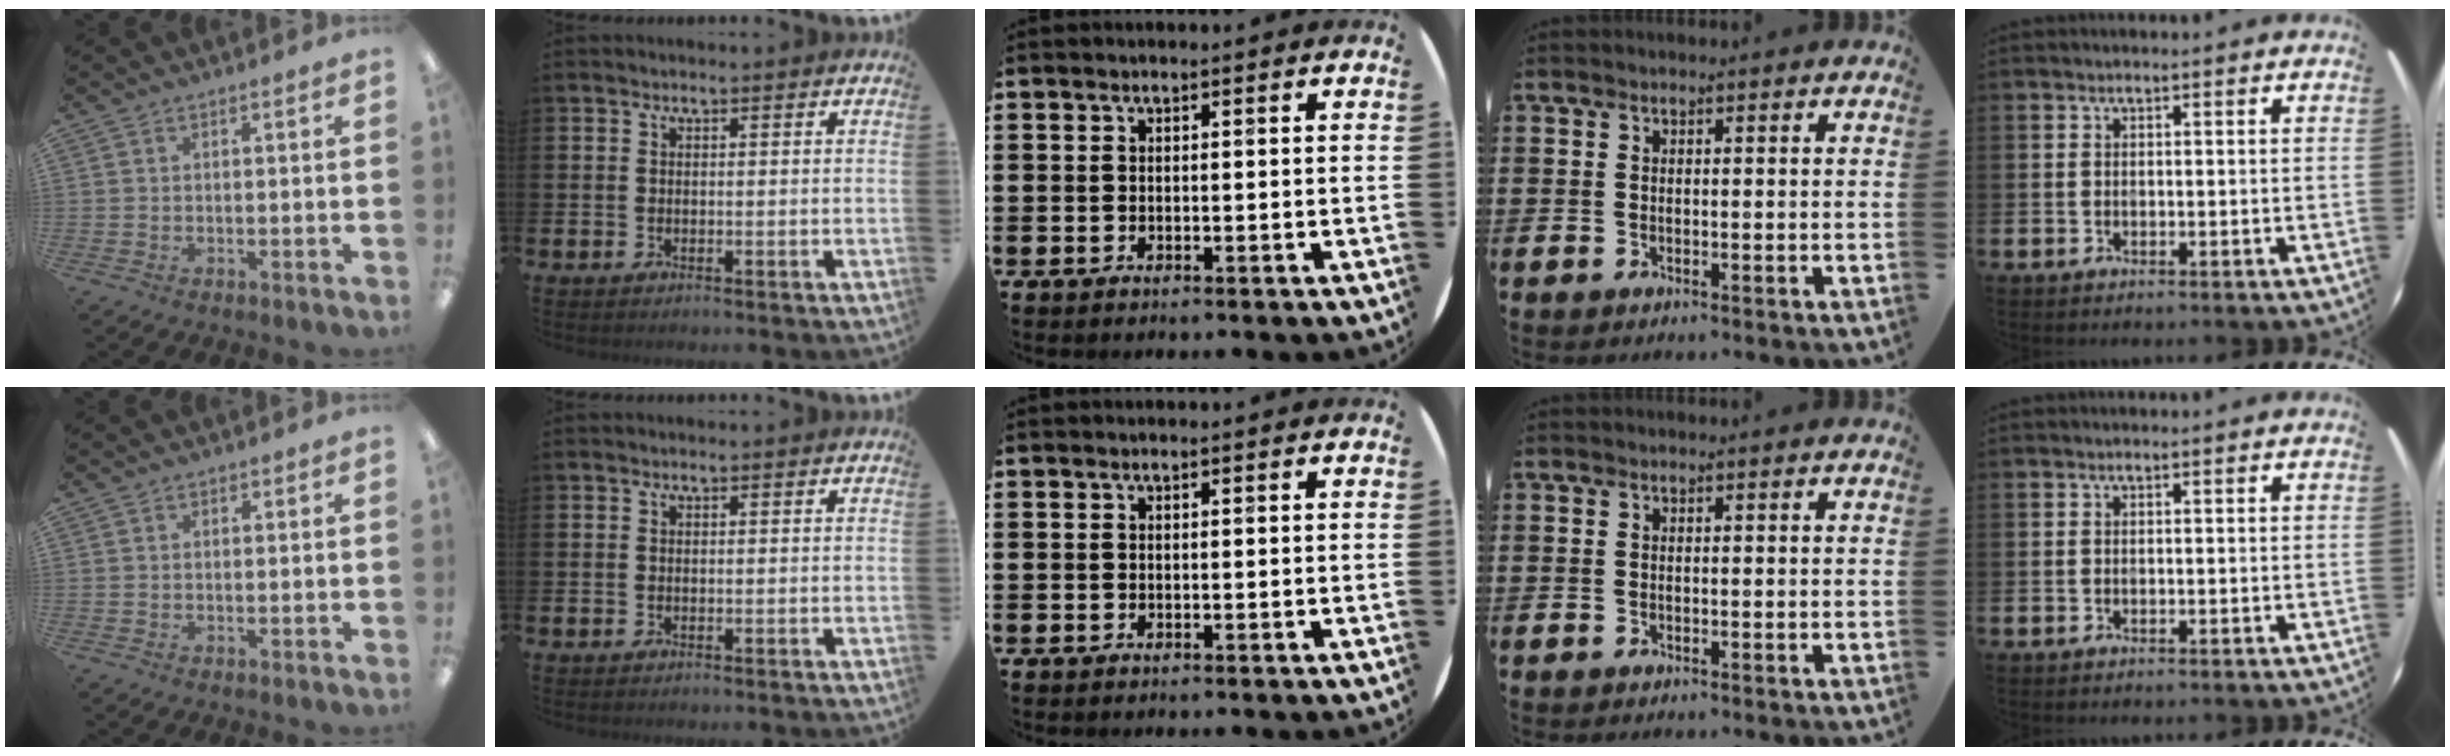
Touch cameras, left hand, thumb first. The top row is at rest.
{}